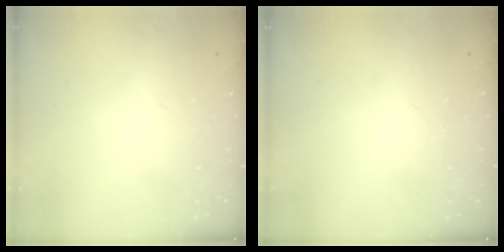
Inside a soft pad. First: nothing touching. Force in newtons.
{"total": 0.0}